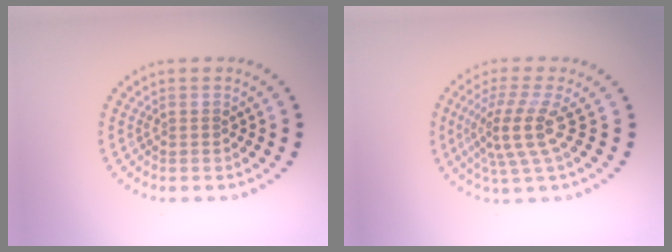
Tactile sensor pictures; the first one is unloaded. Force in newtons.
{"total": 3.8, "press": 2.7, "slide": 2.7}